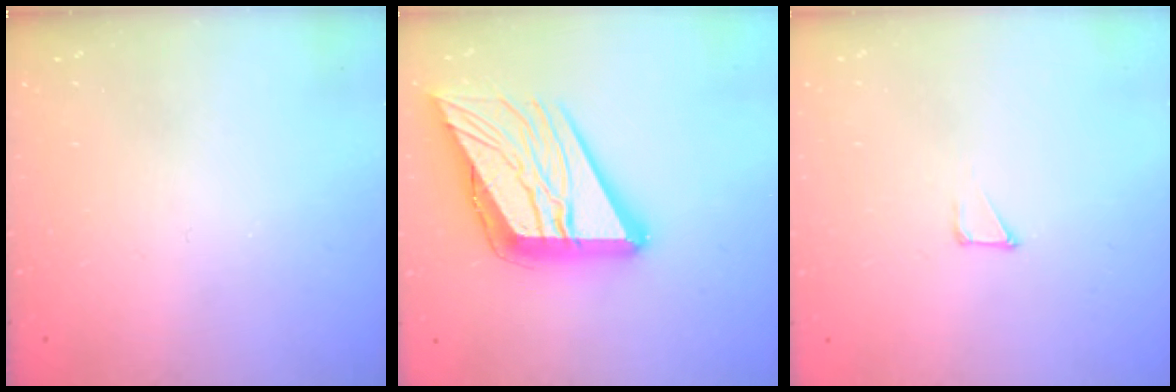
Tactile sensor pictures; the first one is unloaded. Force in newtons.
{"total": 24.2, "press": 24.1, "slide": 2.8}
{"total": 1.2, "press": 1.2, "slide": 0.0}